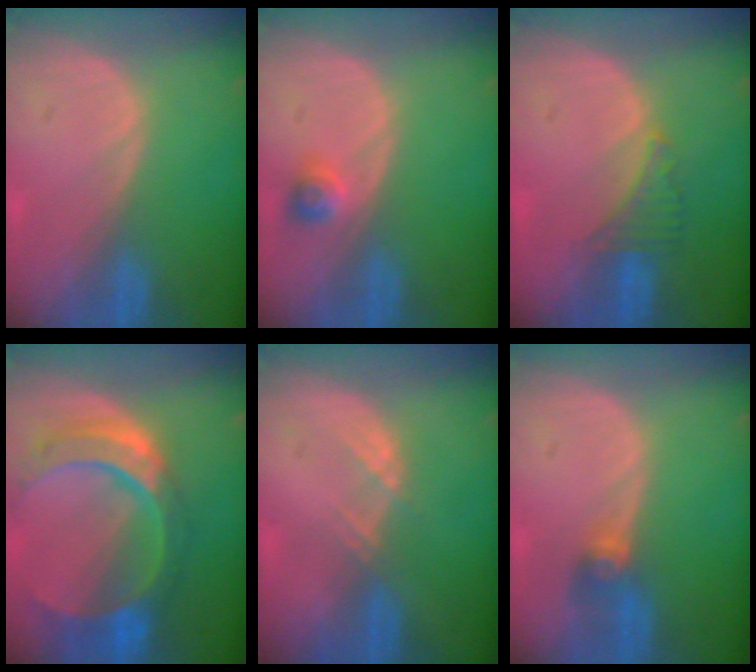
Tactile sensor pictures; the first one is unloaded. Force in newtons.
{"total": 2.2, "press": 2.1, "slide": 0.8}
{"total": 2.9, "press": 2.9, "slide": 0.6}
{"total": 11.1, "press": 9.2, "slide": 6.1}
{"total": 1.9, "press": 1.8, "slide": 0.8}
{"total": 2.7, "press": 2.7, "slide": 0.1}